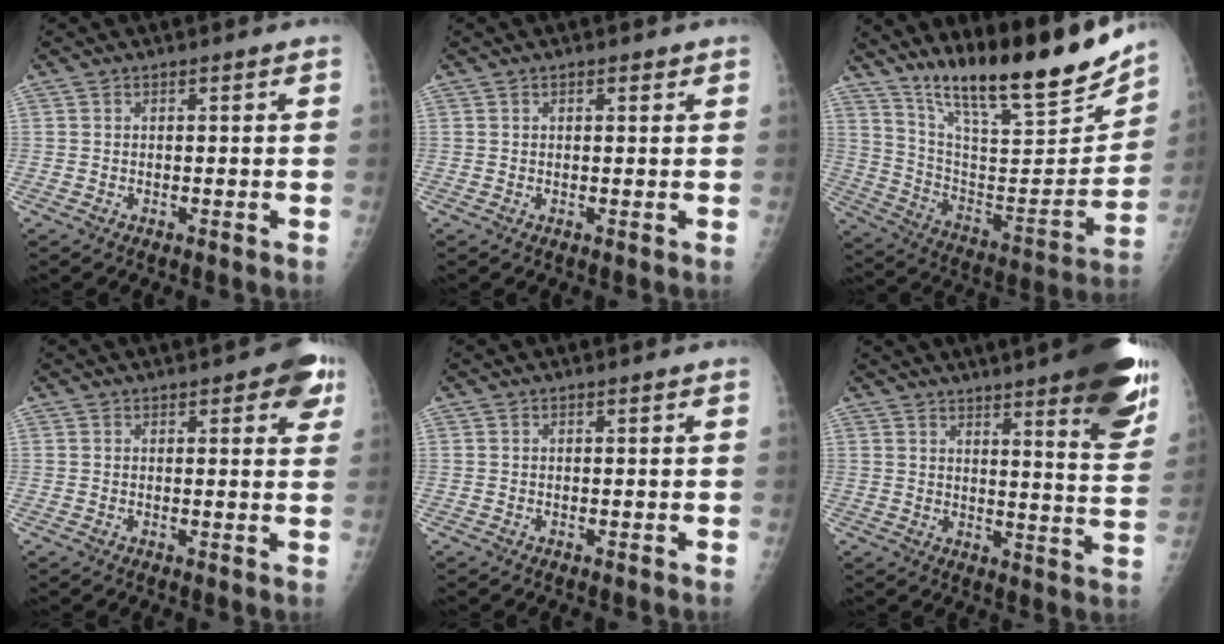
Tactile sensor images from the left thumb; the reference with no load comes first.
{"total": 1.1, "force": [0.6, 0.5, 0.8], "torque": [-0.009, 0.000, 0.007]}
{"total": 23.8, "force": [18.3, 4.4, 14.6], "torque": [-0.206, -0.093, 0.307]}
{"total": 5.8, "force": [2.9, 2.4, 4.5], "torque": [-0.024, -0.006, 0.024]}
{"total": 0.0}
{"total": 19.2, "force": [12.2, 3.2, 14.5], "torque": [-0.161, -0.060, 0.150]}